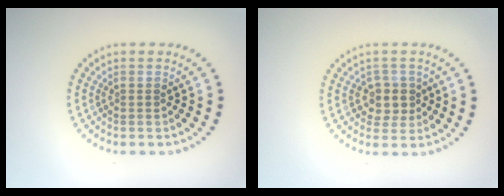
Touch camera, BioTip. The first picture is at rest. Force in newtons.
{"total": 2.5, "press": 2.2, "slide": 1.3}